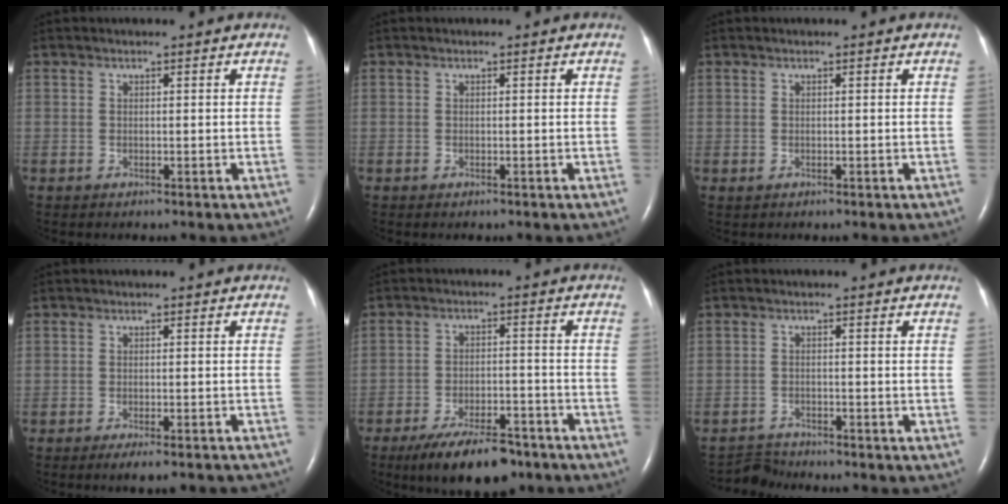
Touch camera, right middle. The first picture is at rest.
{"total": 0.0}
{"total": 0.0}
{"total": 8.4, "force": [-7.3, 1.2, 3.9], "torque": [-0.039, -0.006, -0.091]}
{"total": 11.1, "force": [-8.3, 3.7, 6.4], "torque": [-0.105, -0.009, -0.135]}
{"total": 2.9, "force": [-2.7, -0.1, -0.9], "torque": [0.014, -0.017, -0.048]}